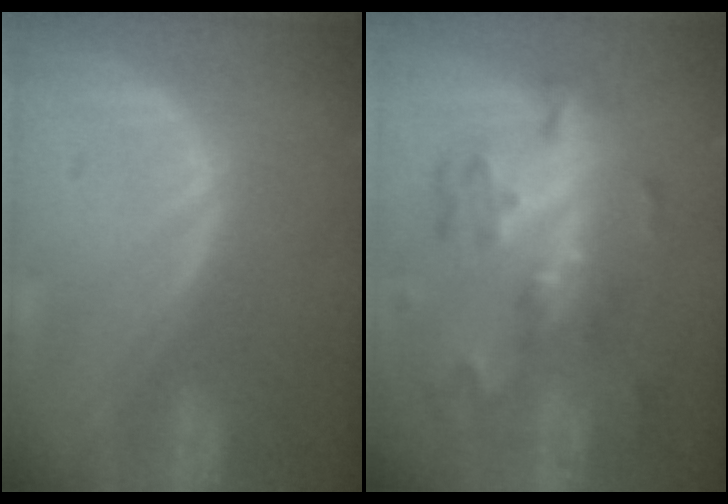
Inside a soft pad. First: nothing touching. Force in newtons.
{"total": 8.8, "press": 7.8, "slide": 4.1}